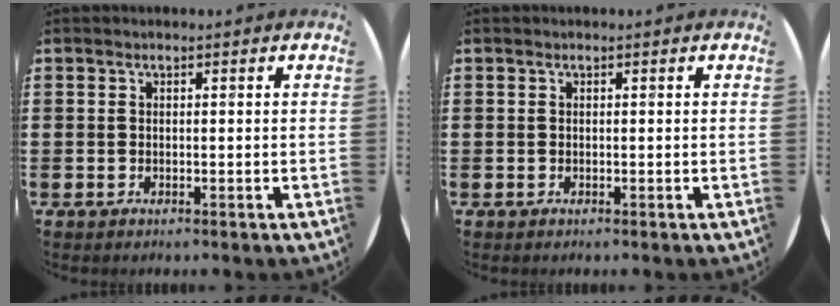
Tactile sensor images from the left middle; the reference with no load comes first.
{"total": 0.0}